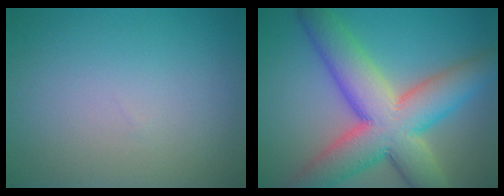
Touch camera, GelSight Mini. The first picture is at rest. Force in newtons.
{"total": 11.7, "press": 11.7, "slide": 0.4}